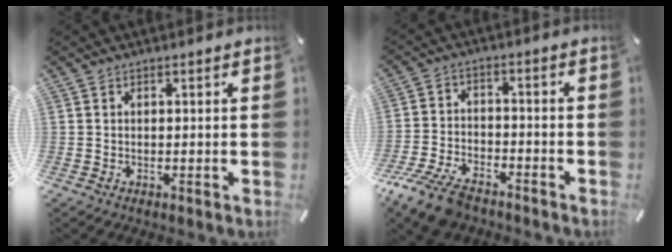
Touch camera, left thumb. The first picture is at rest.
{"total": 10.6, "force": [-8.1, 4.5, 5.2], "torque": [-0.107, 0.038, -0.155]}